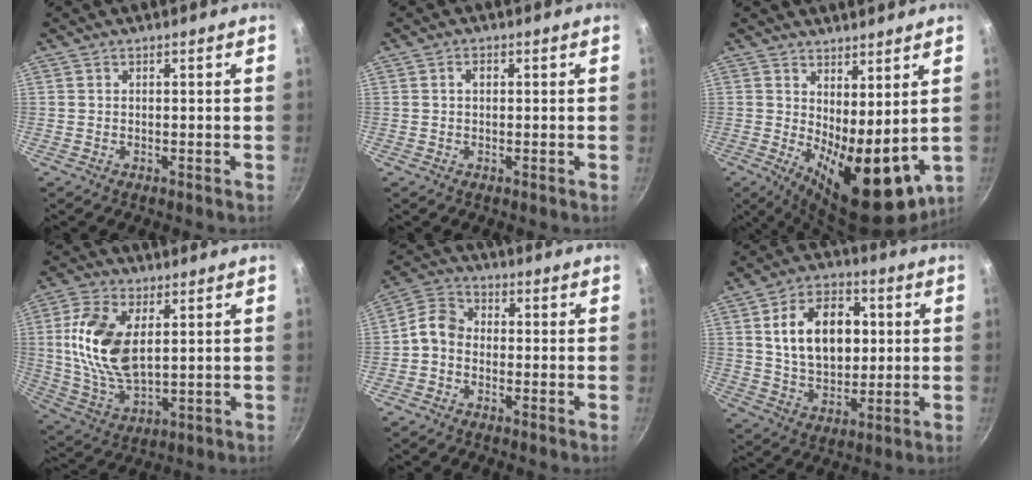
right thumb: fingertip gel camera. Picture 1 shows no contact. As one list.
[{"total": 1.7, "force": [0.3, 1.1, 1.2], "torque": [-0.016, 0.006, 0.004]}, {"total": 14.5, "force": [1.4, 6.4, 13.0], "torque": [-0.156, -0.028, 0.039]}, {"total": 15.1, "force": [3.2, 8.2, 12.2], "torque": [-0.235, -0.012, 0.069]}, {"total": 5.5, "force": [-1.6, 4.2, 3.1], "torque": [-0.052, 0.030, -0.048]}, {"total": 16.3, "force": [3.1, 11.0, 11.7], "torque": [-0.159, 0.002, 0.052]}]